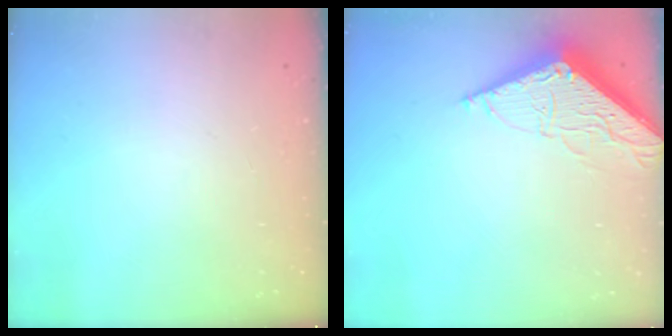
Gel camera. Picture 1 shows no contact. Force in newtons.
{"total": 7.6, "press": 7.5, "slide": 0.8}